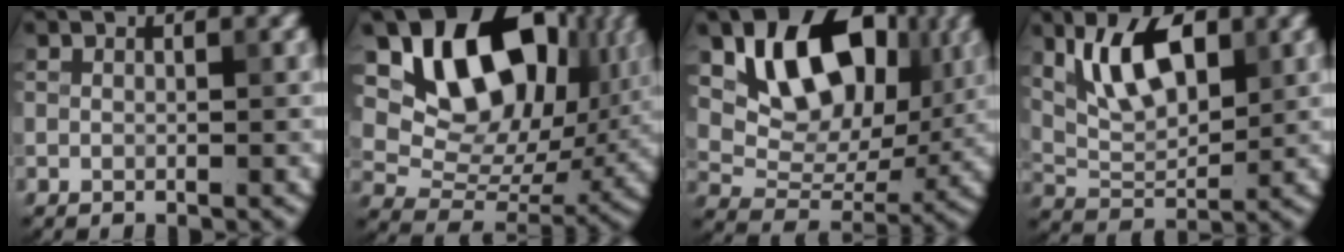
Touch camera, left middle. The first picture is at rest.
{"total": 13.4, "force": [5.5, 8.5, 8.8], "torque": [-0.135, 0.007, 0.101]}
{"total": 11.0, "force": [4.0, 7.2, 7.2], "torque": [-0.124, -0.012, 0.072]}
{"total": 6.1, "force": [2.7, 2.9, 4.7], "torque": [-0.087, -0.003, 0.049]}